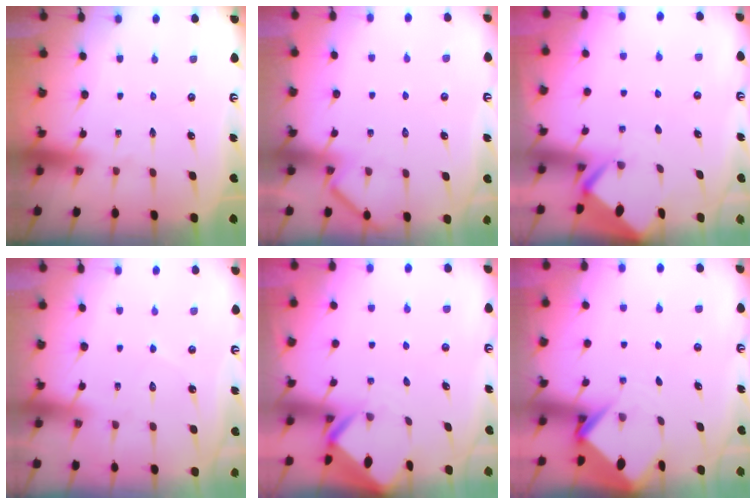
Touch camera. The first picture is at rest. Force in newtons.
{"total": 3.6, "press": 3.6, "slide": 0.3}
{"total": 2.8, "press": 2.8, "slide": 0.2}
{"total": 4.9, "press": 4.9, "slide": 0.6}
{"total": 2.8, "press": 2.8, "slide": 0.2}
{"total": 3.8, "press": 3.8, "slide": 0.2}